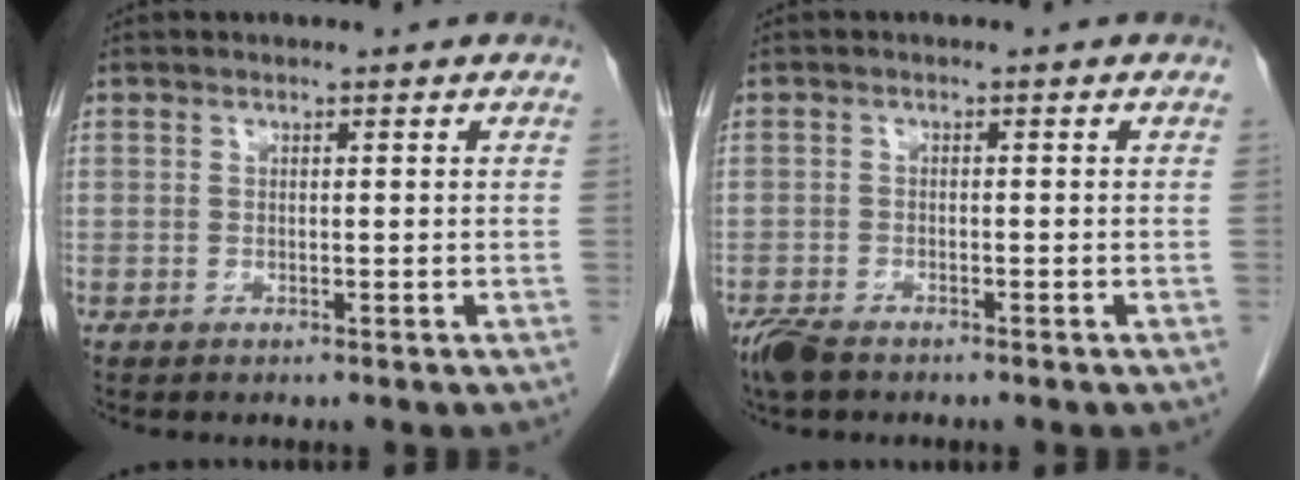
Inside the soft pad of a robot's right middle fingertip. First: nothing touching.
{"total": 4.2, "force": [-3.4, 1.3, 2.2], "torque": [-0.047, -0.010, -0.060]}